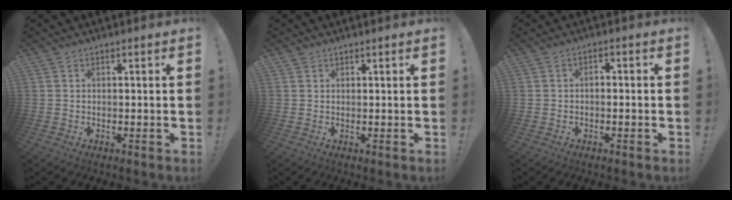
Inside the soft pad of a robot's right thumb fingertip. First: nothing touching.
{"total": 0.6, "force": [0.5, 0.4, 0.0], "torque": [0.000, -0.001, 0.010]}
{"total": 1.5, "force": [-1.0, 0.3, 1.1], "torque": [-0.016, 0.003, -0.017]}